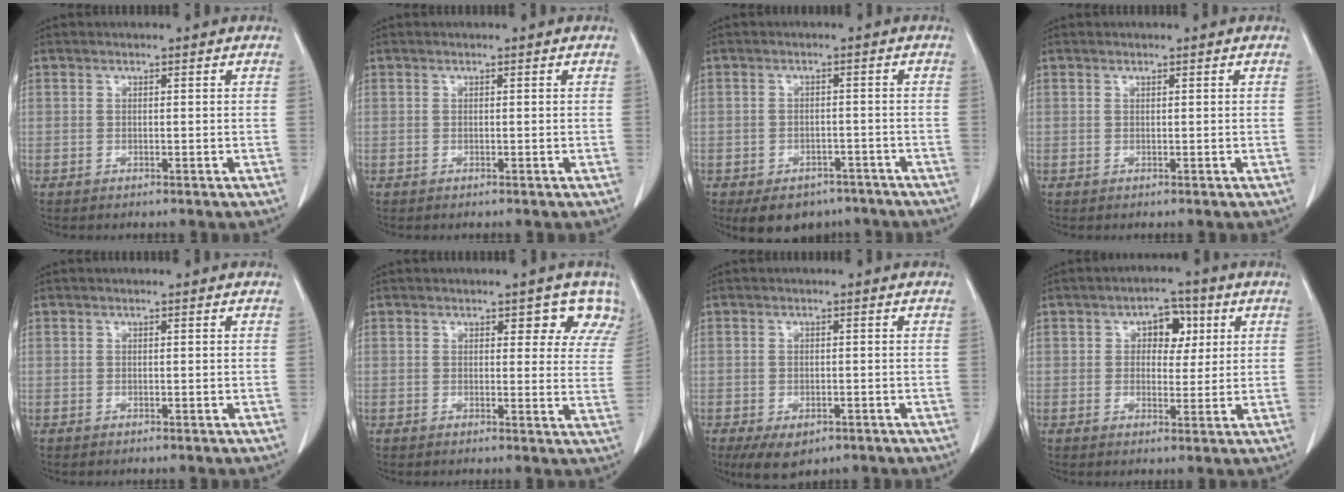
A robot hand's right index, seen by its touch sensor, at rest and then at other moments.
{"total": 0.0}
{"total": 8.4, "force": [-6.1, 5.2, 2.5], "torque": [-0.027, 0.010, -0.080]}
{"total": 0.0}
{"total": 0.0}
{"total": 5.8, "force": [4.6, 2.9, 2.0], "torque": [0.004, -0.009, 0.031]}
{"total": 5.2, "force": [-3.2, 2.4, 3.3], "torque": [-0.058, -0.008, -0.047]}
{"total": 5.3, "force": [1.7, 3.3, 3.8], "torque": [-0.049, 0.015, 0.023]}